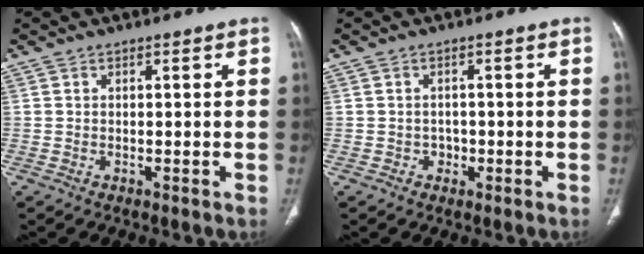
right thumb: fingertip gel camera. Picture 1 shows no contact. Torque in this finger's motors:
{"motor_torque": [0.23, -0.01, 0.11, -0.66, 0.04]}